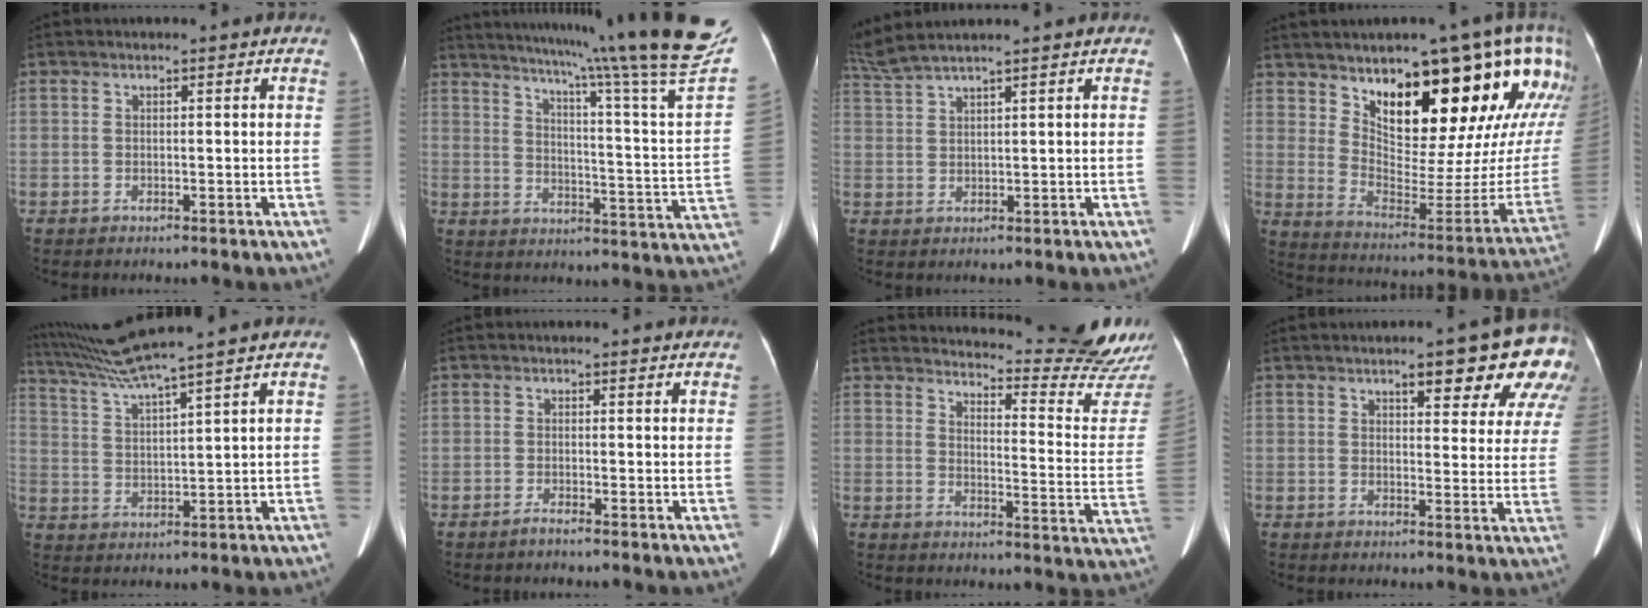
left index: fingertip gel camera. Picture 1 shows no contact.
{"total": 28.4, "force": [22.9, -1.7, 16.8], "torque": [-0.231, -0.092, 0.290]}
{"total": 8.3, "force": [7.0, -1.1, 4.2], "torque": [-0.088, 0.016, 0.132]}
{"total": 24.8, "force": [16.3, 5.4, 17.8], "torque": [-0.254, -0.054, 0.224]}
{"total": 9.3, "force": [7.8, -2.7, 4.2], "torque": [-0.083, -0.004, 0.149]}
{"total": 0.8, "force": [-0.6, 0.0, 0.5], "torque": [-0.012, -0.006, -0.015]}
{"total": 20.6, "force": [19.8, -0.5, 5.7], "torque": [-0.085, -0.149, 0.226]}
{"total": 12.1, "force": [8.4, 3.3, 8.1], "torque": [-0.080, -0.014, 0.080]}